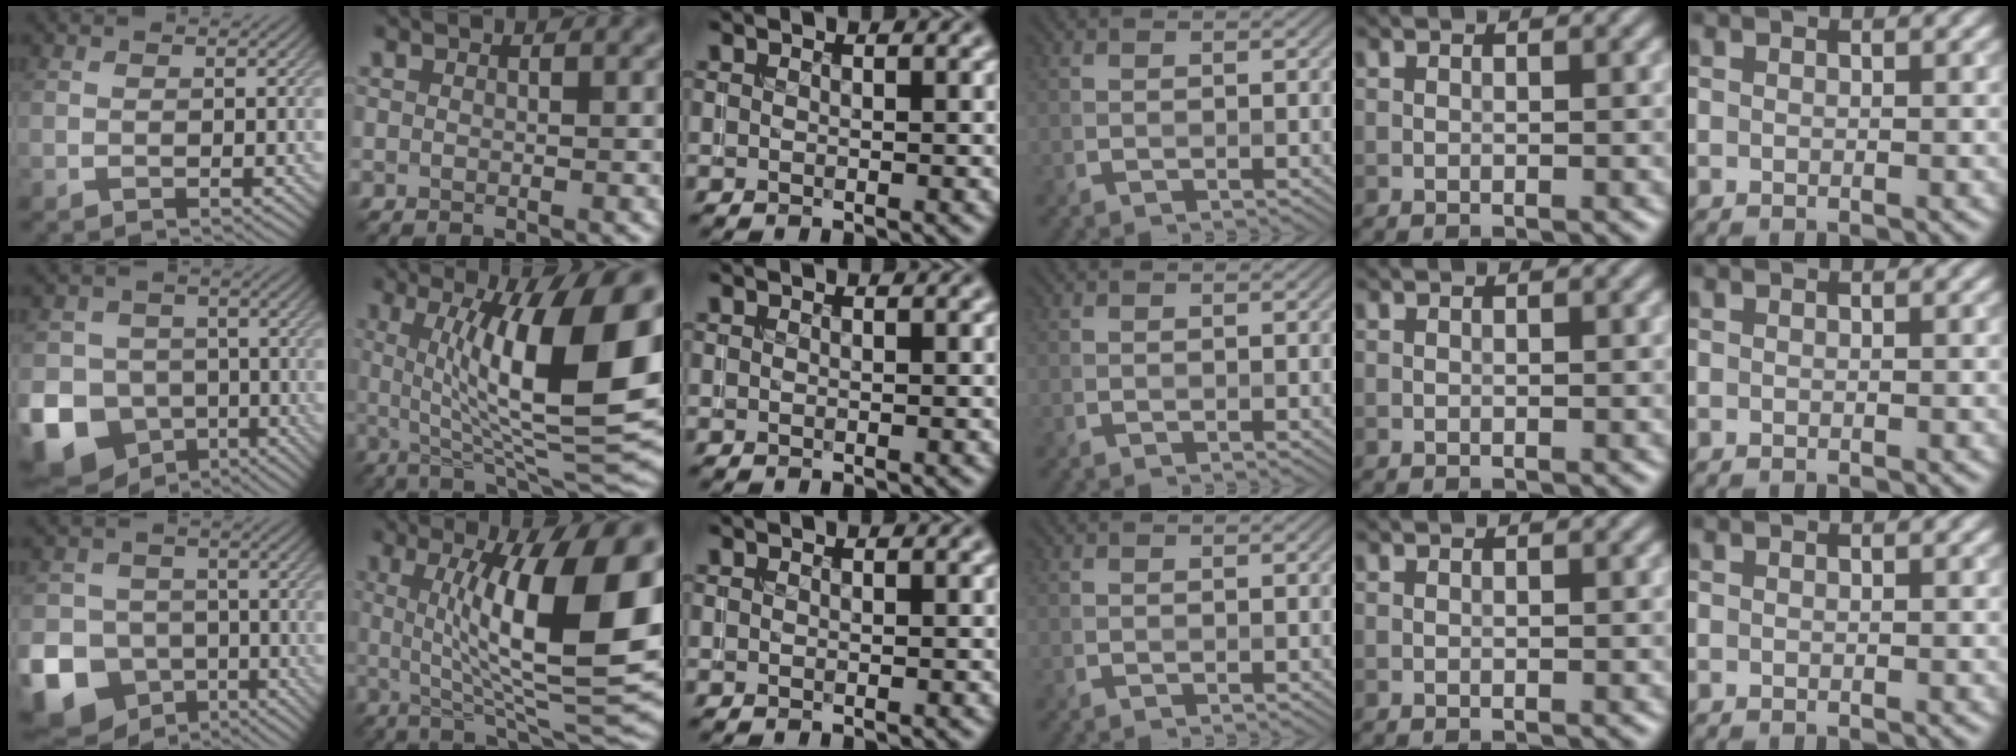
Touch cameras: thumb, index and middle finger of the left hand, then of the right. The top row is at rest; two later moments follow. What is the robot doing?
{"motion": "insert", "object": "coin"}